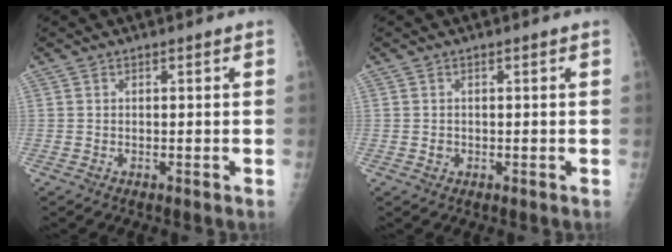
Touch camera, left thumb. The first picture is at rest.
{"total": 0.9, "force": [-0.1, 0.8, 0.3], "torque": [-0.001, 0.002, 0.000]}